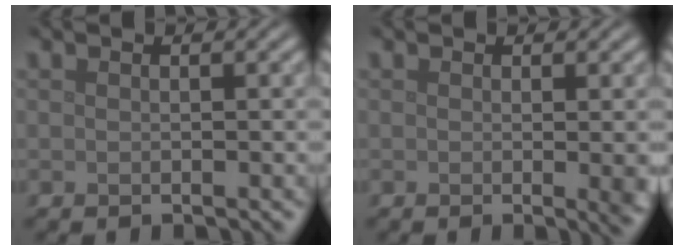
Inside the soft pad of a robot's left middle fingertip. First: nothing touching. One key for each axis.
{"total": 2.5, "fx": -0.1, "fy": 0.6, "fz": 2.4, "tx": -0.023, "ty": -0.003, "tz": -0.004}